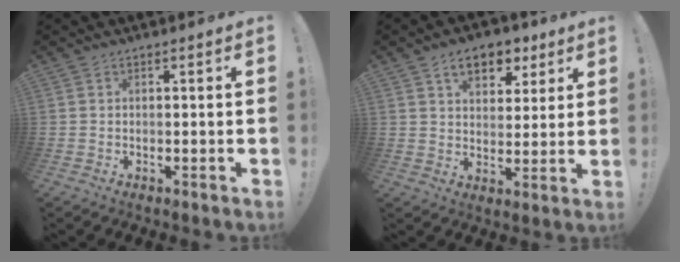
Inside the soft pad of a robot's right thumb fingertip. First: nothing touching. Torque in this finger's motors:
{"motor_torque": [0.51, 1.76, 0.66, 0.41, 0.04]}